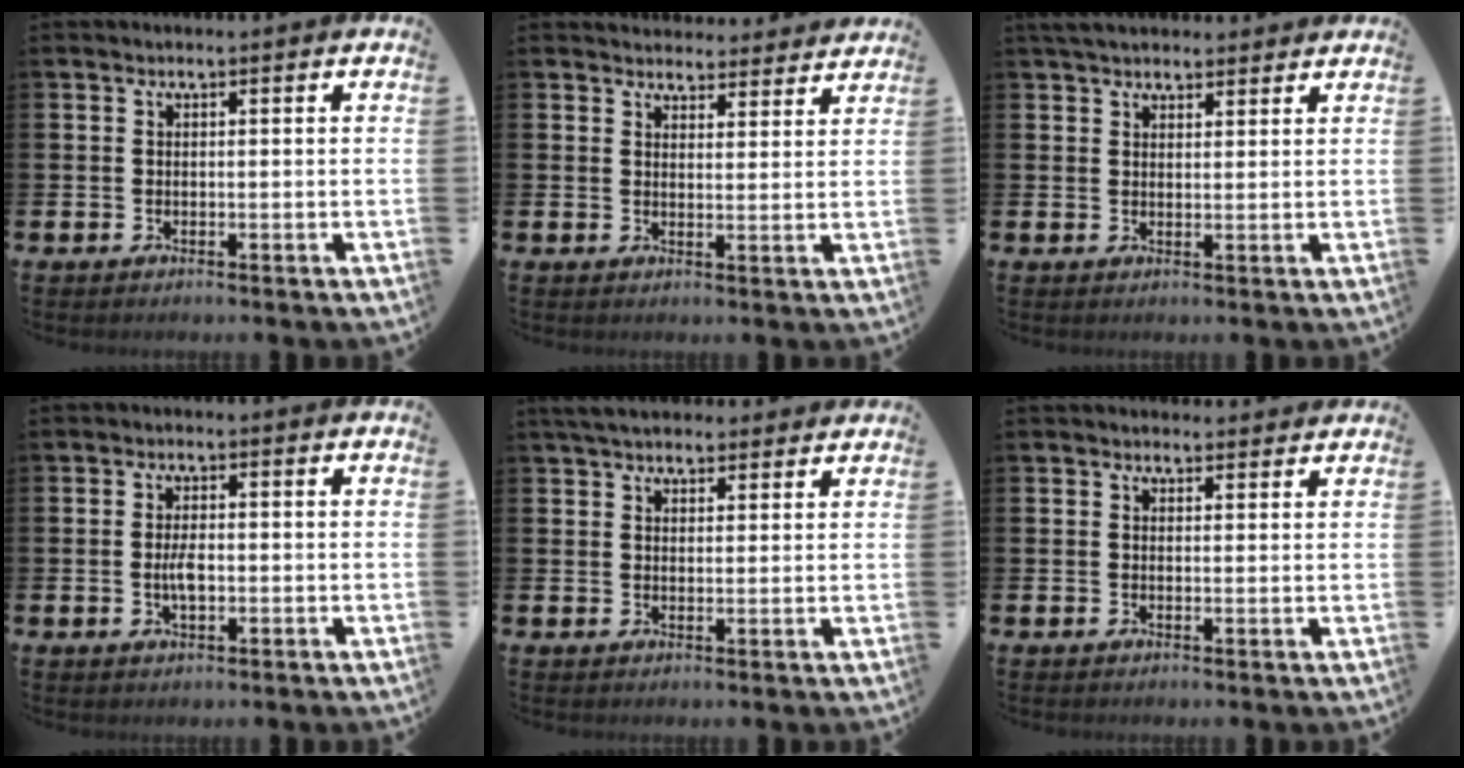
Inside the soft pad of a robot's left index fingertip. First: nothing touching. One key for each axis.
{"total": 3.8, "fx": 3.7, "fy": 1.0, "fz": -0.2, "tx": 0.003, "ty": -0.023, "tz": 0.066}
{"total": 3.6, "fx": 3.3, "fy": 1.2, "fz": 0.8, "tx": -0.024, "ty": -0.006, "tz": 0.064}
{"total": 2.8, "fx": -0.4, "fy": 1.3, "fz": 2.5, "tx": -0.037, "ty": -0.002, "tz": -0.009}
{"total": 4.4, "fx": 4.0, "fy": 1.4, "fz": 1.1, "tx": -0.032, "ty": -0.007, "tz": 0.076}
{"total": 1.3, "fx": 1.2, "fy": 0.5, "fz": 0.0, "tx": 0.014, "ty": -0.003, "tz": 0.019}